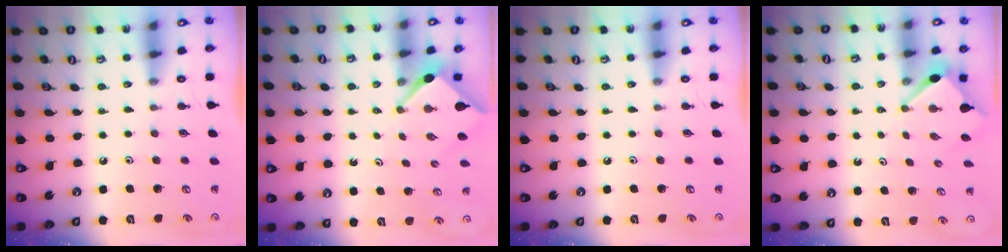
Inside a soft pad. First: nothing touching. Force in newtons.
{"total": 2.4, "press": 2.4, "slide": 0.3}
{"total": 0.0}
{"total": 3.4, "press": 3.4, "slide": 0.3}